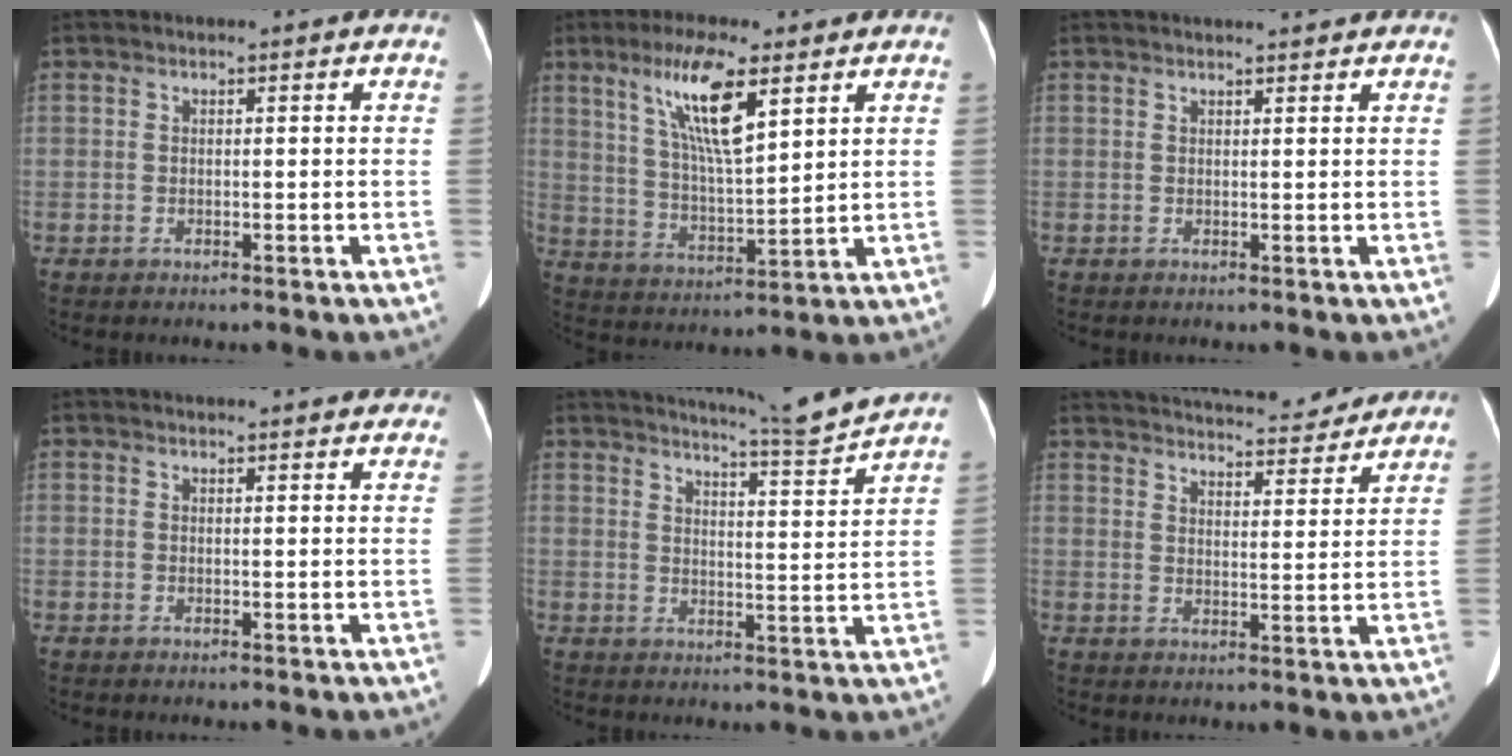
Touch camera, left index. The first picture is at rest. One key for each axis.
{"total": 11.0, "fx": 5.8, "fy": 1.8, "fz": 9.2, "tx": -0.179, "ty": 0.003, "tz": 0.112}
{"total": 3.8, "fx": 3.7, "fy": 0.0, "fz": 1.1, "tx": -0.017, "ty": 0.015, "tz": 0.043}
{"total": 10.1, "fx": 9.3, "fy": 1.9, "fz": 3.3, "tx": -0.032, "ty": 0.014, "tz": 0.095}
{"total": 10.1, "fx": 9.5, "fy": -2.3, "fz": 2.5, "tx": -0.053, "ty": -0.037, "tz": 0.136}
{"total": 18.8, "fx": 17.4, "fy": 3.2, "fz": 6.2, "tx": -0.100, "ty": 0.005, "tz": 0.232}